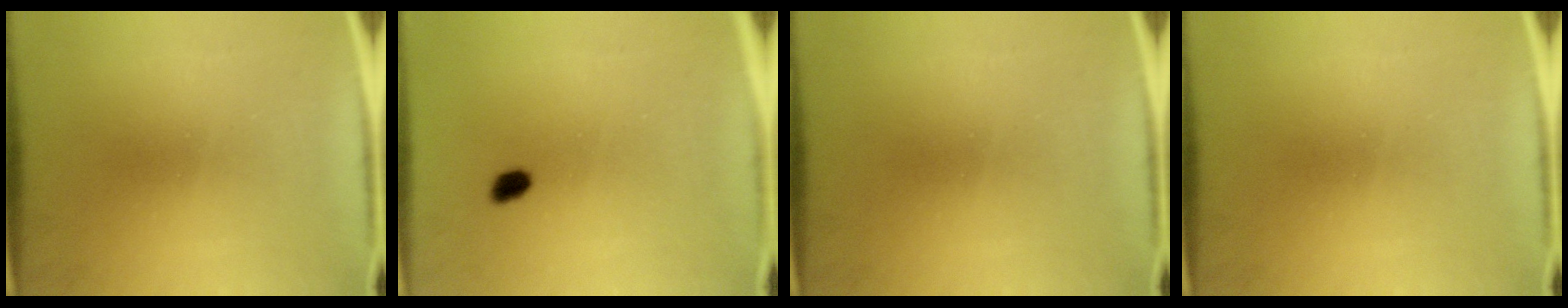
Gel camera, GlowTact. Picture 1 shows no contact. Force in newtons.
{"total": 1.4}
{"total": 0.0}
{"total": 0.0}